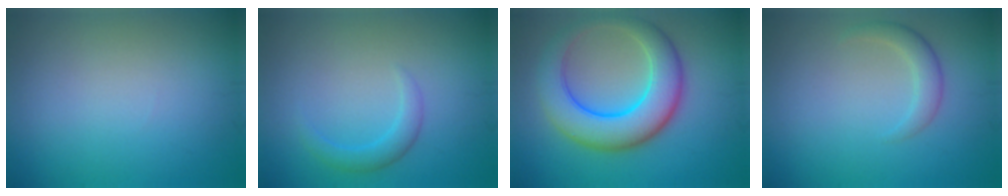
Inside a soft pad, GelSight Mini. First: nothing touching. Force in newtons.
{"total": 1.9, "press": 1.9, "slide": 0.1}
{"total": 8.1, "press": 8.1, "slide": 0.2}
{"total": 2.0, "press": 2.0, "slide": 0.1}